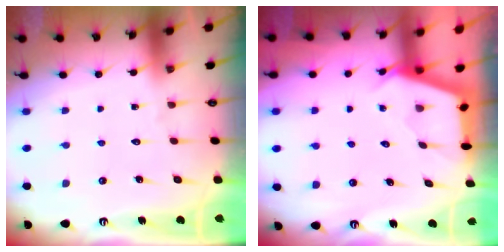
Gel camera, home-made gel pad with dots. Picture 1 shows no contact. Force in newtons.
{"total": 2.5, "press": 2.5, "slide": 0.3}